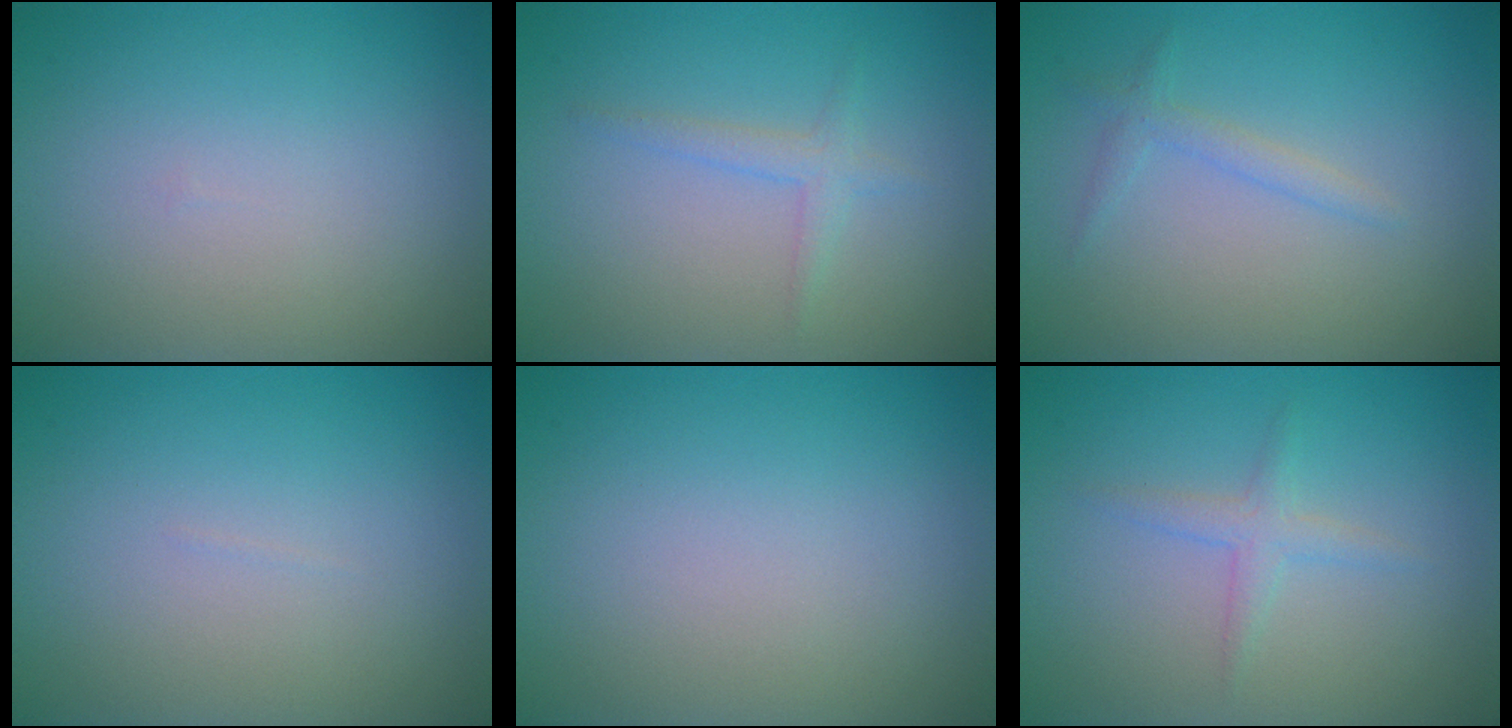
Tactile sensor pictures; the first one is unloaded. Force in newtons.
{"total": 1.4, "press": 1.4, "slide": 0.1}
{"total": 1.3, "press": 1.3, "slide": 0.1}
{"total": 0.0}
{"total": 0.0}
{"total": 1.7, "press": 1.7, "slide": 0.1}